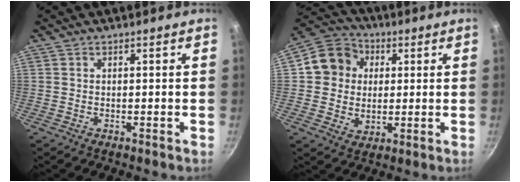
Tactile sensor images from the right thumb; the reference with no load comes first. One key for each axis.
{"total": 11.3, "fx": 2.4, "fy": 10.0, "fz": 4.8, "tx": -0.050, "ty": 0.003, "tz": 0.030}